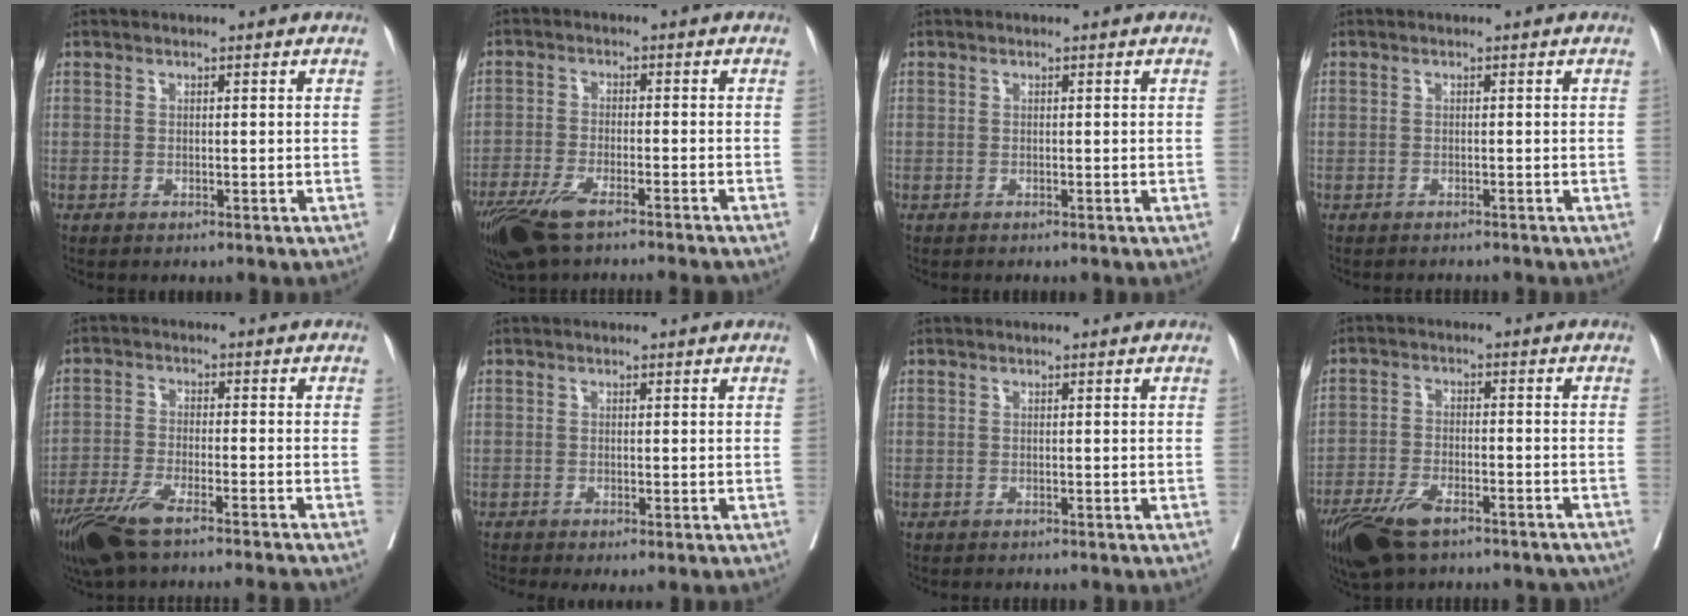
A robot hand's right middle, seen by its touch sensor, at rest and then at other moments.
{"total": 11.8, "force": [-9.4, 1.3, 7.1], "torque": [-0.126, -0.024, -0.157]}
{"total": 0.0}
{"total": 2.6, "force": [-2.5, 0.6, 0.5], "torque": [-0.007, -0.005, -0.032]}
{"total": 12.4, "force": [-10.2, 0.0, 7.0], "torque": [-0.124, -0.028, -0.171]}
{"total": 1.9, "force": [-1.3, 0.2, 1.3], "torque": [-0.016, -0.008, -0.024]}
{"total": 1.4, "force": [-1.3, 0.4, 0.4], "torque": [-0.010, -0.004, -0.017]}
{"total": 13.5, "force": [-10.2, 4.5, 7.5], "torque": [-0.147, -0.013, -0.166]}